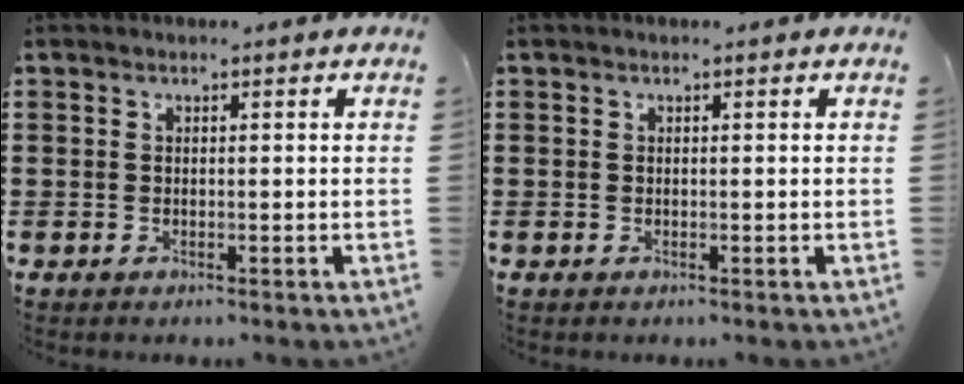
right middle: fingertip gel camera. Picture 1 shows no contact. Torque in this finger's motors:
{"motor_torque": [0.25, -0.54, 0.00, 0.01]}